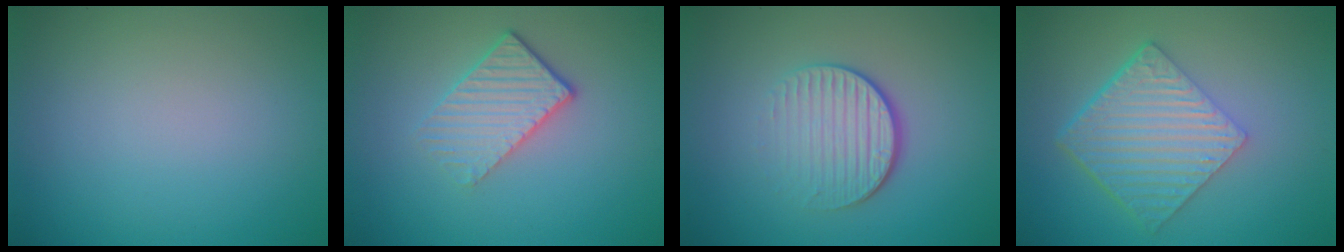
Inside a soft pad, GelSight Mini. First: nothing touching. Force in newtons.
{"total": 3.3, "press": 2.7, "slide": 1.9}
{"total": 4.0, "press": 2.7, "slide": 3.0}
{"total": 6.4, "press": 4.3, "slide": 4.8}